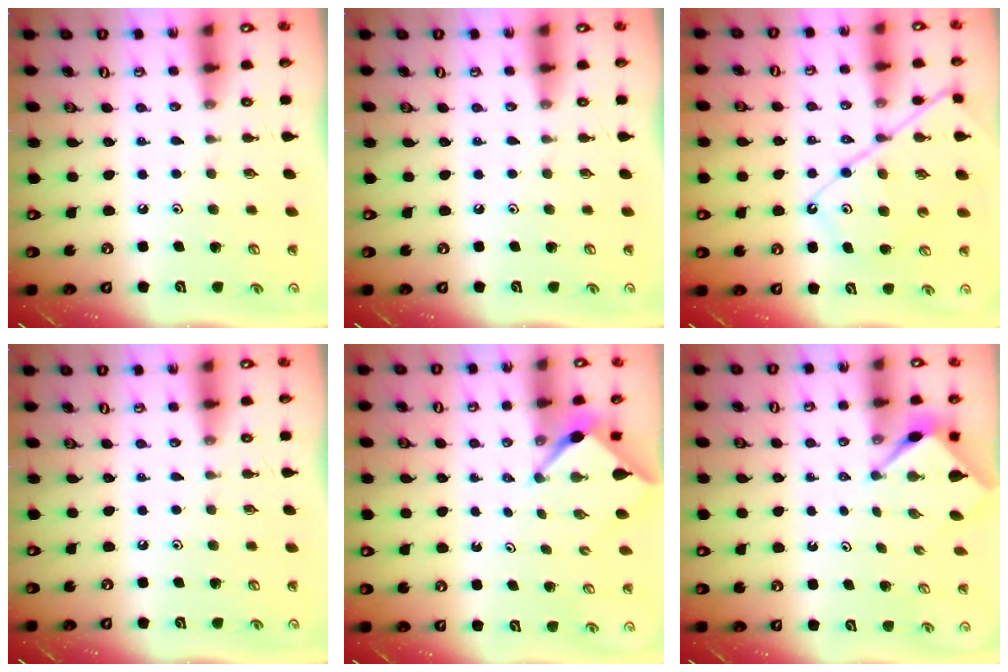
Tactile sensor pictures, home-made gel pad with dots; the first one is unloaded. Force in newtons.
{"total": 0.0}
{"total": 12.1, "press": 12.0, "slide": 1.4}
{"total": 0.0}
{"total": 2.4, "press": 2.4, "slide": 0.3}
{"total": 3.2, "press": 3.2, "slide": 0.5}